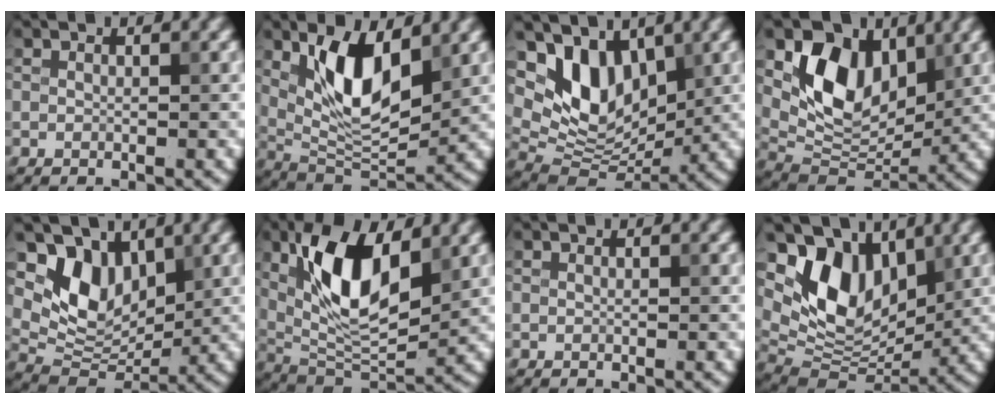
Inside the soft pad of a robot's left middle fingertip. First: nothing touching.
{"total": 7.8, "force": [2.7, 3.5, 6.5], "torque": [-0.120, -0.011, 0.051]}
{"total": 8.1, "force": [3.1, 5.2, 5.3], "torque": [-0.103, -0.015, 0.051]}
{"total": 8.7, "force": [3.0, 5.9, 5.6], "torque": [-0.099, -0.011, 0.053]}
{"total": 7.0, "force": [3.0, 4.7, 4.2], "torque": [-0.081, -0.014, 0.053]}
{"total": 9.6, "force": [3.1, 4.3, 8.0], "torque": [-0.148, -0.008, 0.052]}
{"total": 0.0}
{"total": 9.7, "force": [3.6, 6.2, 6.5], "torque": [-0.127, -0.011, 0.064]}